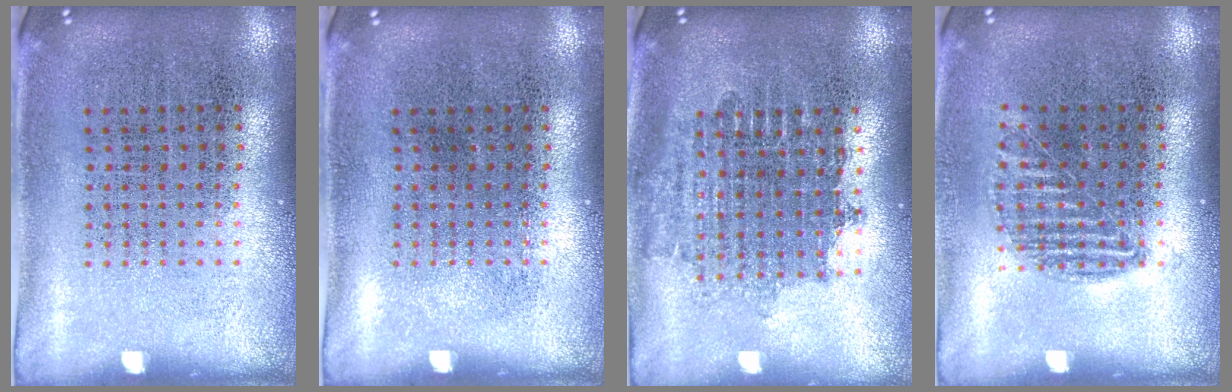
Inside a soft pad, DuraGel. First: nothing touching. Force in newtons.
{"total": 0.0}
{"total": 1.6, "press": 1.3, "slide": 0.9}
{"total": 0.9, "press": 0.8, "slide": 0.3}